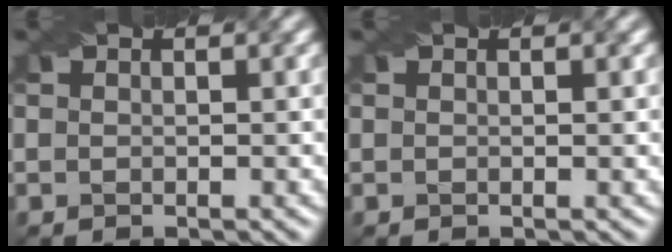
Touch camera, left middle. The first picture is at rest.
{"total": 0.6, "force": [0.1, 0.0, 0.5], "torque": [-0.008, 0.000, 0.000]}